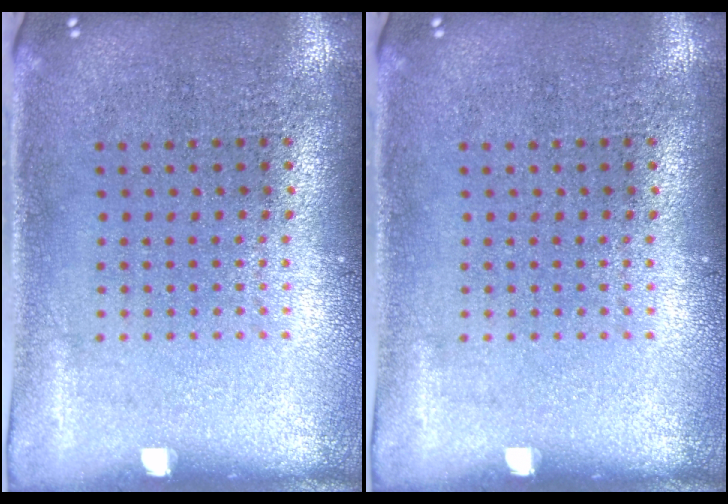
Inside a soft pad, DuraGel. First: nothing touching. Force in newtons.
{"total": 0.0}